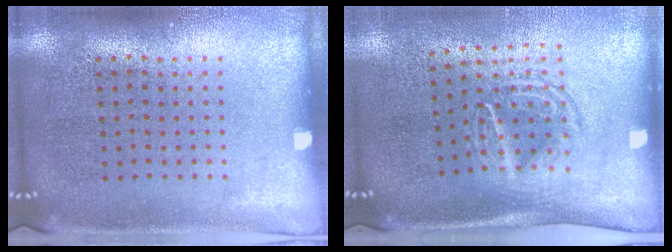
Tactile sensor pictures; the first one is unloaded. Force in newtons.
{"total": 1.6, "press": 1.2, "slide": 1.1}